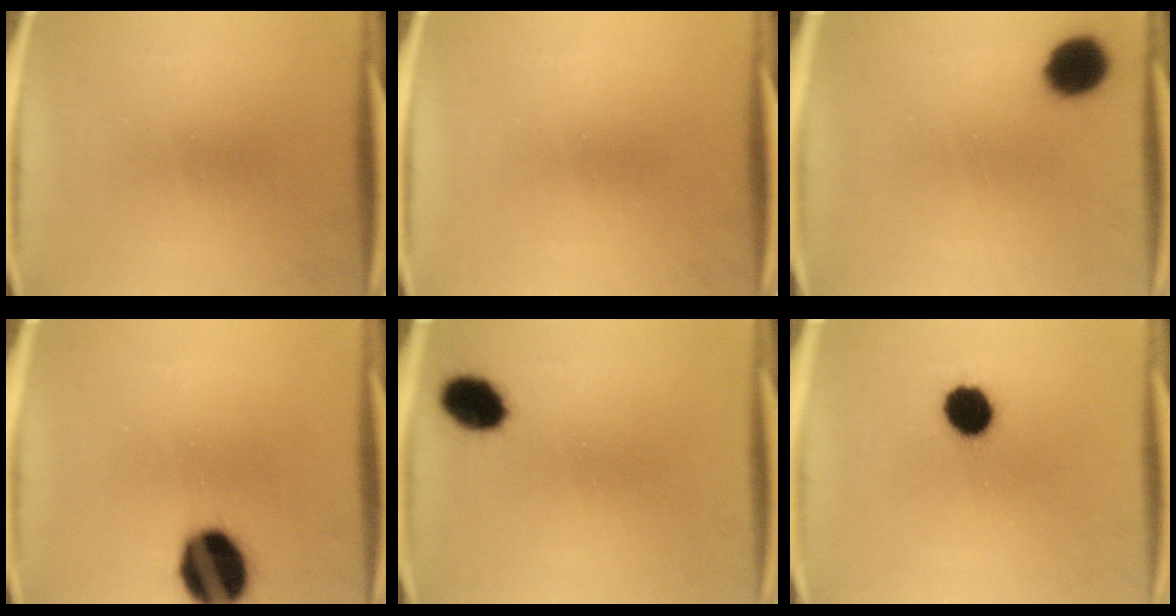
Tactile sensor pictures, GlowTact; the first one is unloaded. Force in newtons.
{"total": 0.0}
{"total": 8.1}
{"total": 16.7}
{"total": 8.0}
{"total": 8.9}